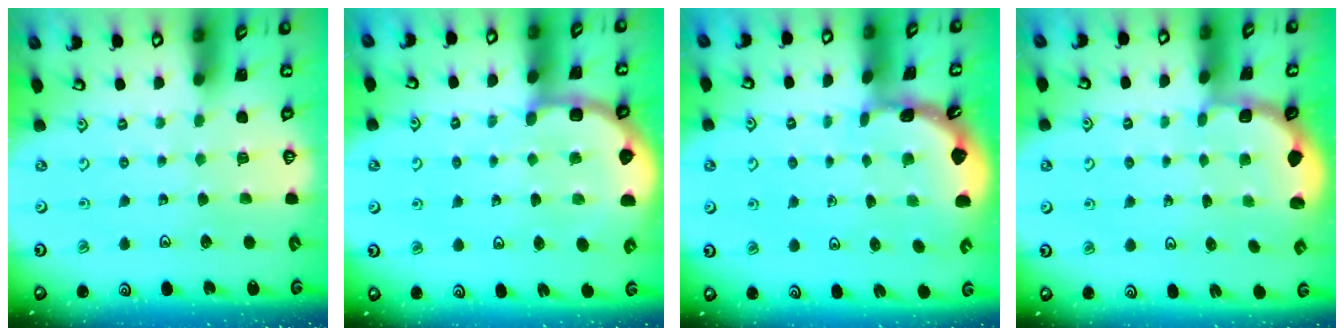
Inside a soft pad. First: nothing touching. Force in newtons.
{"total": 6.4, "press": 5.9, "slide": 2.4}
{"total": 1.6, "press": 1.6, "slide": 0.1}
{"total": 1.9, "press": 1.8, "slide": 0.7}